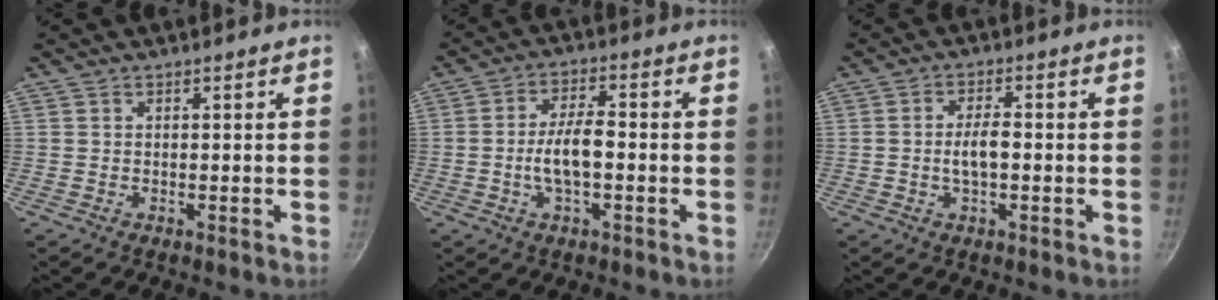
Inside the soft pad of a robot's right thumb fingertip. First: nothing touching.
{"total": 6.9, "force": [-1.1, 2.6, 6.3], "torque": [-0.119, 0.018, -0.023]}
{"total": 4.6, "force": [-0.7, 1.9, 4.1], "torque": [-0.072, 0.015, -0.013]}